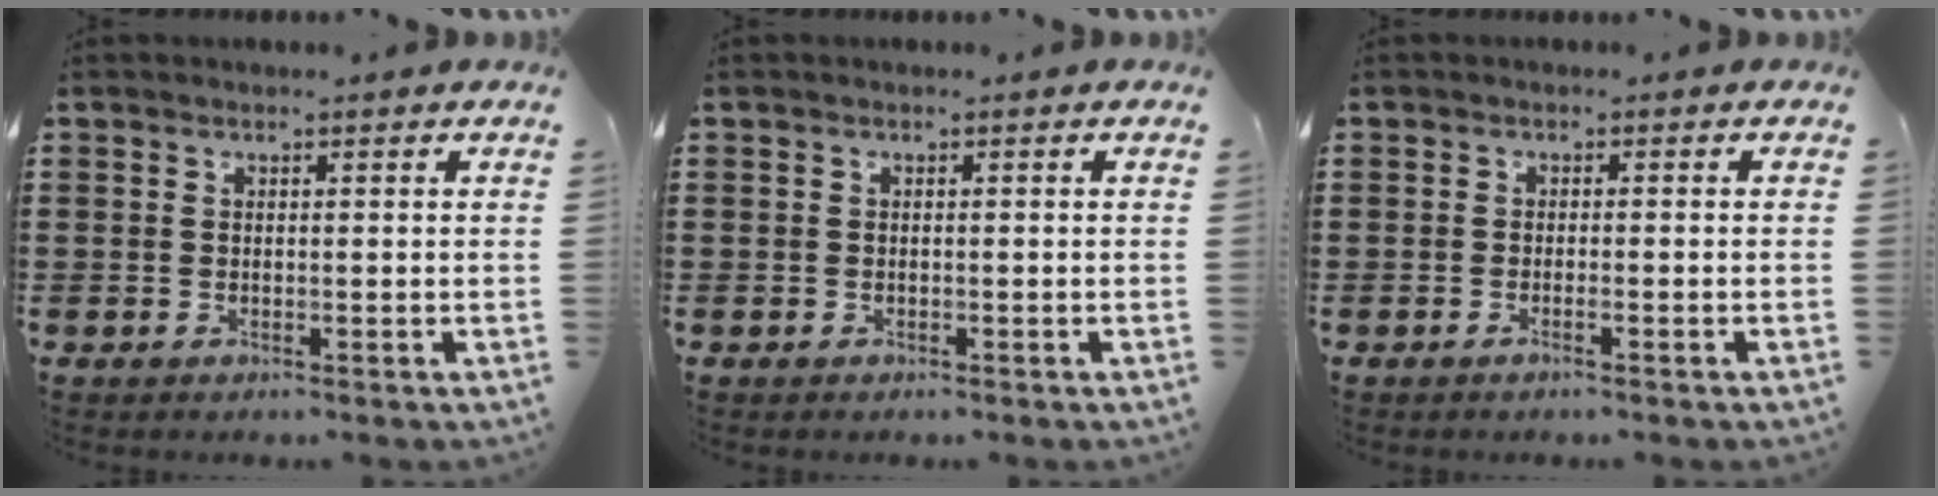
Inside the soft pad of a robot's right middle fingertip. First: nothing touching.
{"total": 0.0}
{"total": 1.0, "force": [-0.6, -0.1, 0.7], "torque": [-0.013, -0.003, -0.012]}